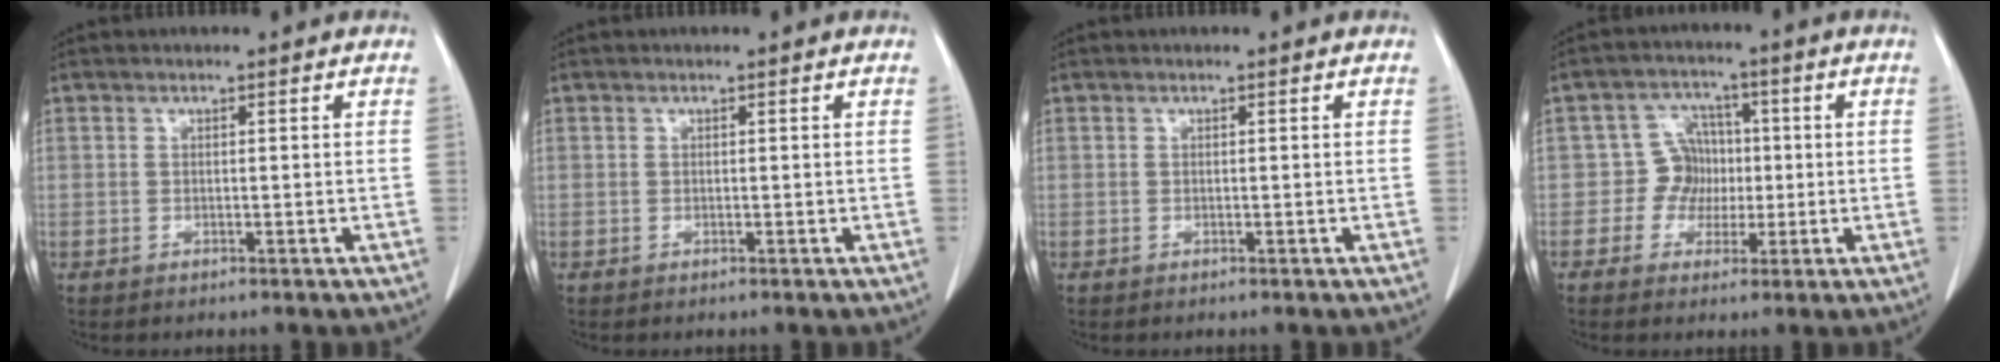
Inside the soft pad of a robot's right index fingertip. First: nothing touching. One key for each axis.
{"total": 0.0}
{"total": 0.0}
{"total": 5.4, "fx": -0.5, "fy": 5.1, "fz": 1.7, "tx": -0.026, "ty": 0.020, "tz": -0.009}